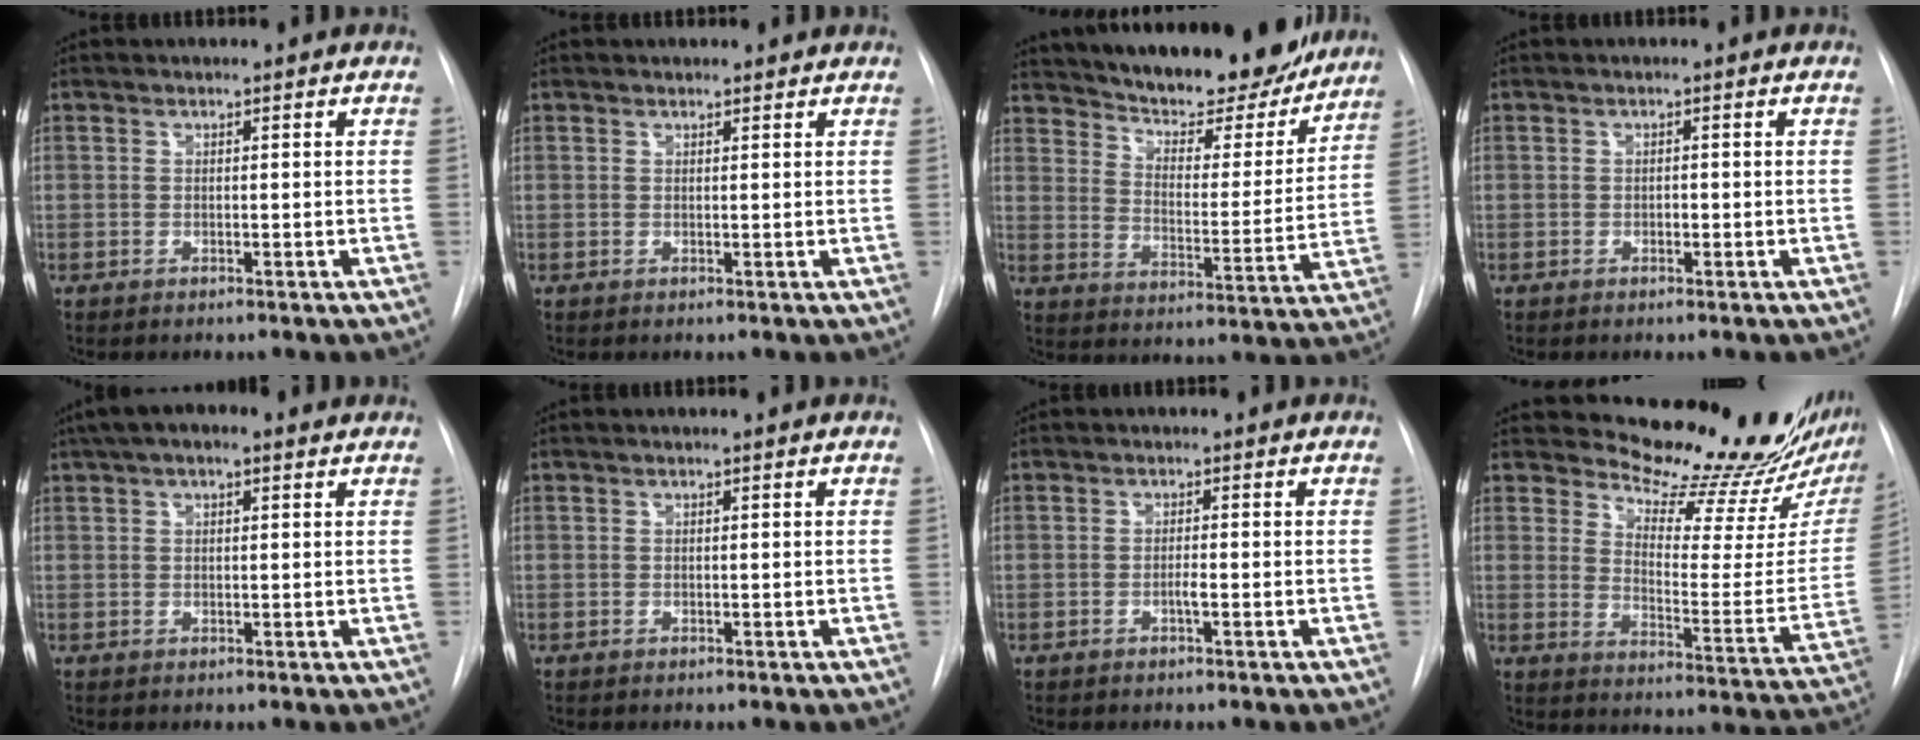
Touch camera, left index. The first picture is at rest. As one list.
[{"total": 2.1, "force": [2.0, 0.5, 0.3], "torque": [-0.009, 0.014, 0.024]}, {"total": 23.1, "force": [20.4, 5.6, 9.3], "torque": [-0.152, -0.019, 0.280]}, {"total": 0.5, "force": [-0.2, 0.3, 0.4], "torque": [-0.004, 0.002, -0.004]}, {"total": 6.8, "force": [4.4, 2.3, 4.7], "torque": [-0.086, 0.038, 0.069]}, {"total": 0.0}, {"total": 1.0, "force": [-0.5, 0.0, 0.9], "torque": [-0.019, 0.001, -0.009]}, {"total": 19.1, "force": [17.6, 3.3, 6.6], "torque": [-0.085, -0.095, 0.218]}]